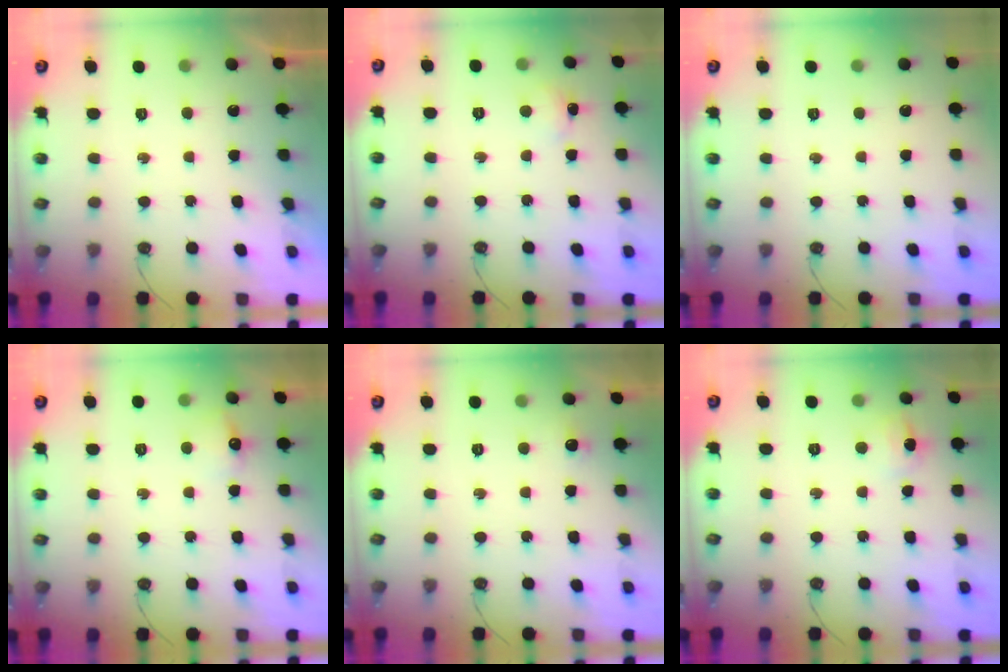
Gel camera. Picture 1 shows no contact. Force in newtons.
{"total": 3.2, "press": 2.7, "slide": 1.8}
{"total": 0.0}
{"total": 6.4, "press": 6.3, "slide": 0.7}
{"total": 4.9, "press": 4.8, "slide": 1.1}
{"total": 5.5, "press": 5.5, "slide": 0.3}